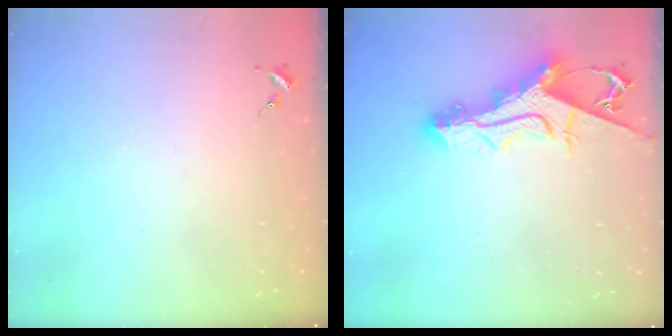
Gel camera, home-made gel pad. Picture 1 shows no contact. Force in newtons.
{"total": 15.1, "press": 15.0, "slide": 1.3}